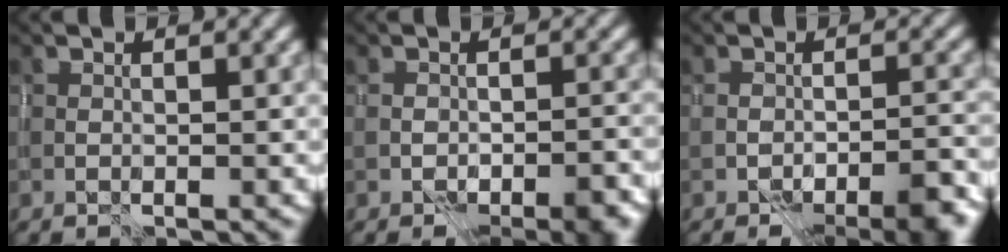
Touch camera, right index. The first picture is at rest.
{"total": 3.7, "force": [-2.5, 1.5, 2.2], "torque": [-0.029, -0.005, -0.031]}
{"total": 4.6, "force": [-3.4, 1.1, 3.0], "torque": [-0.043, -0.004, -0.047]}